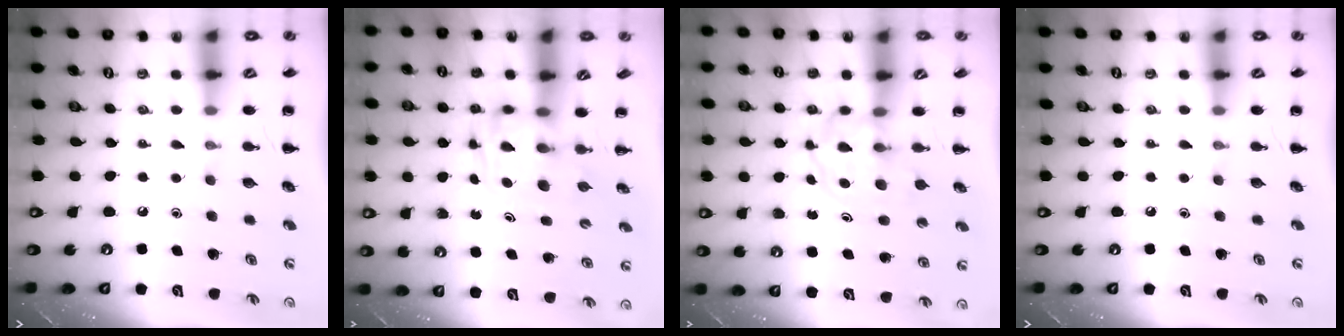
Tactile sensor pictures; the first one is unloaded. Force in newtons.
{"total": 2.6, "press": 2.6, "slide": 0.2}
{"total": 3.9, "press": 3.9, "slide": 0.5}
{"total": 0.0}